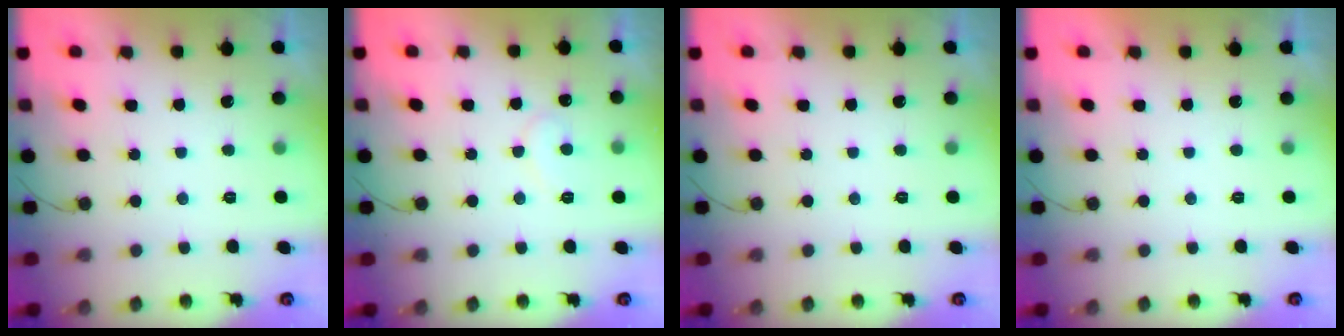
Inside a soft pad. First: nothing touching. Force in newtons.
{"total": 6.2, "press": 6.2, "slide": 0.4}
{"total": 0.0}
{"total": 1.6, "press": 1.6, "slide": 0.0}